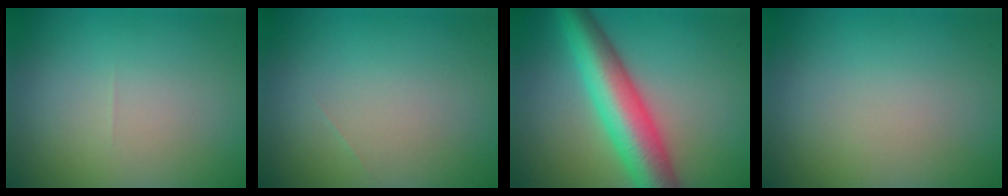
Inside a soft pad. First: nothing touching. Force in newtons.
{"total": 0.0}
{"total": 8.6, "press": 8.6, "slide": 0.2}
{"total": 0.0}